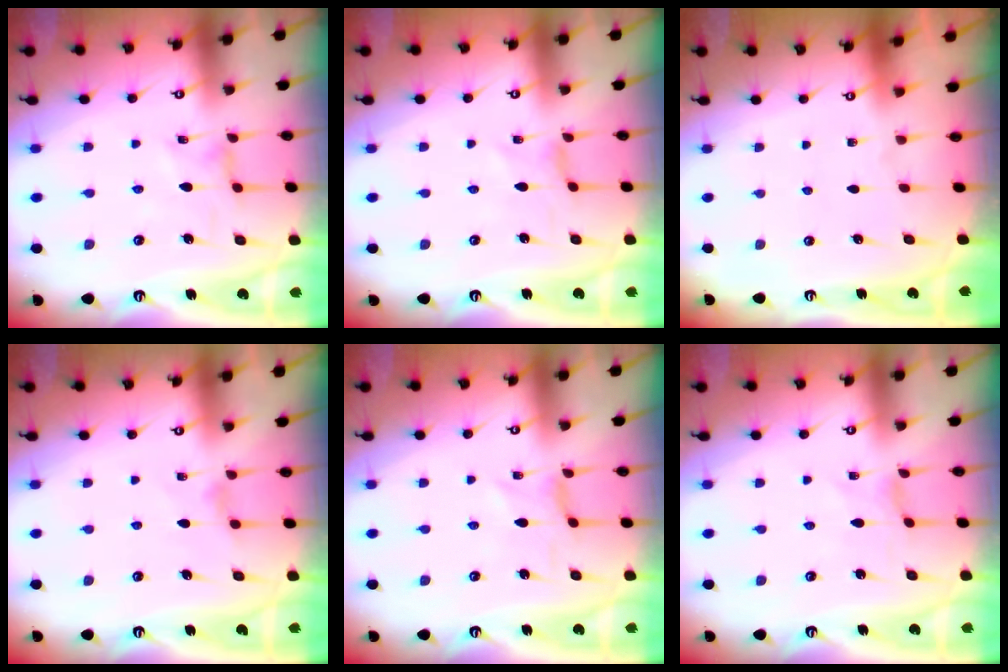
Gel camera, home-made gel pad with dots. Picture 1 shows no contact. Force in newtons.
{"total": 0.0}
{"total": 0.0}
{"total": 2.5, "press": 2.5, "slide": 0.4}
{"total": 0.0}
{"total": 0.0}